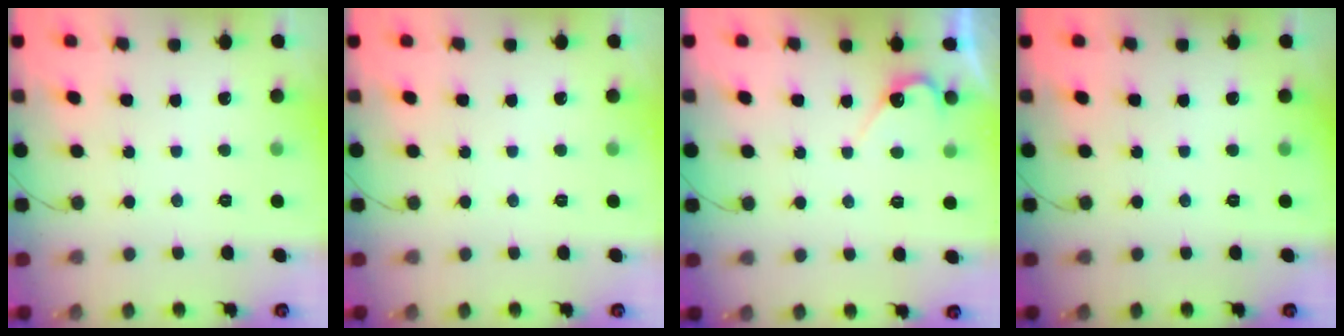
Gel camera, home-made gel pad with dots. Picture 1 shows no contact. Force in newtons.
{"total": 0.0}
{"total": 4.4, "press": 4.4, "slide": 0.4}
{"total": 0.0}